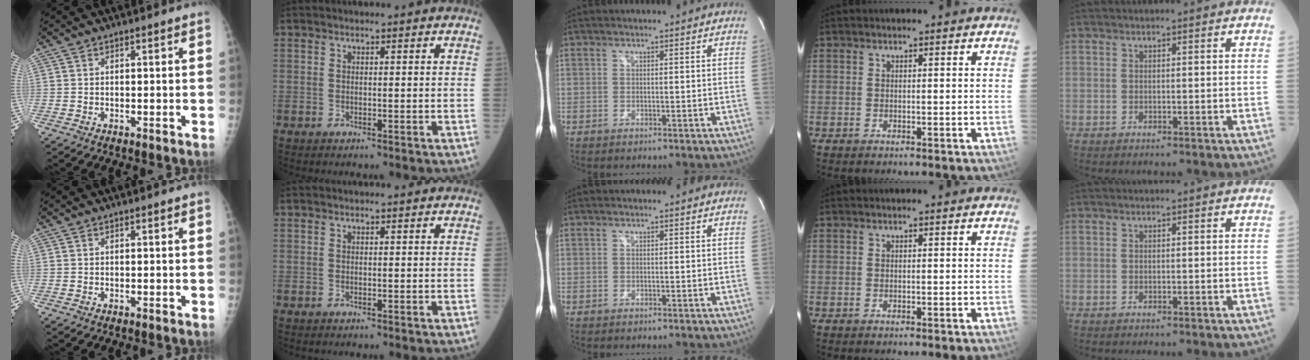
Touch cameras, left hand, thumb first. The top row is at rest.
{}